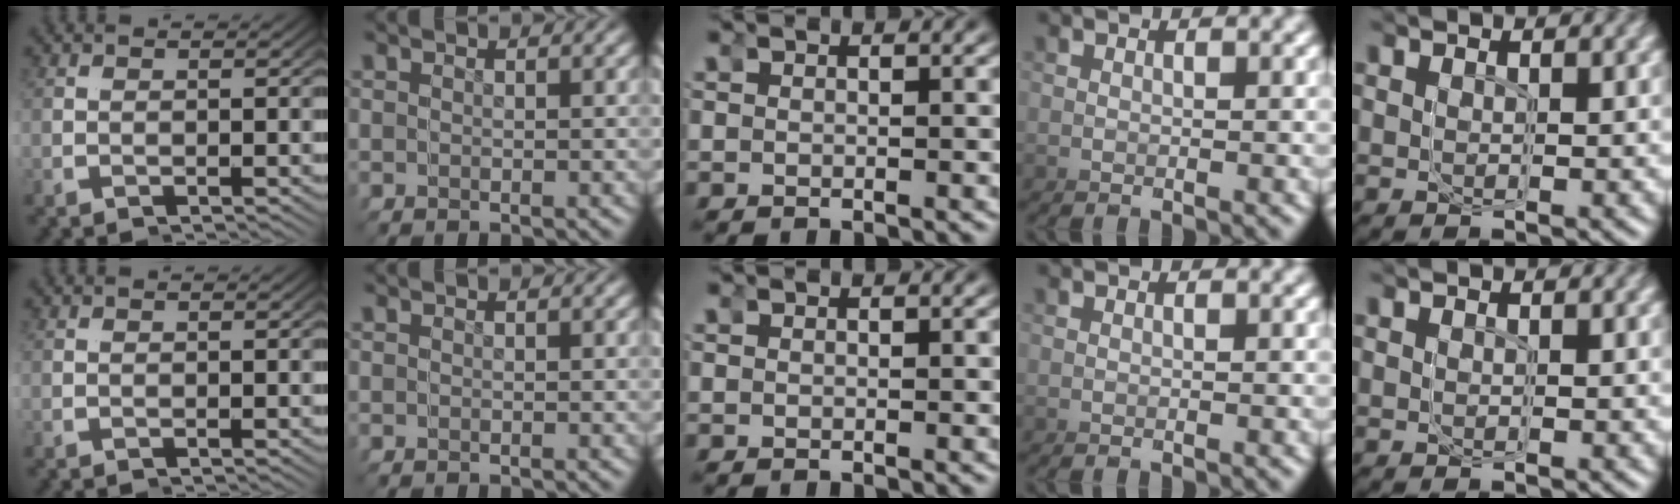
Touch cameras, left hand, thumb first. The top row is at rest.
{}